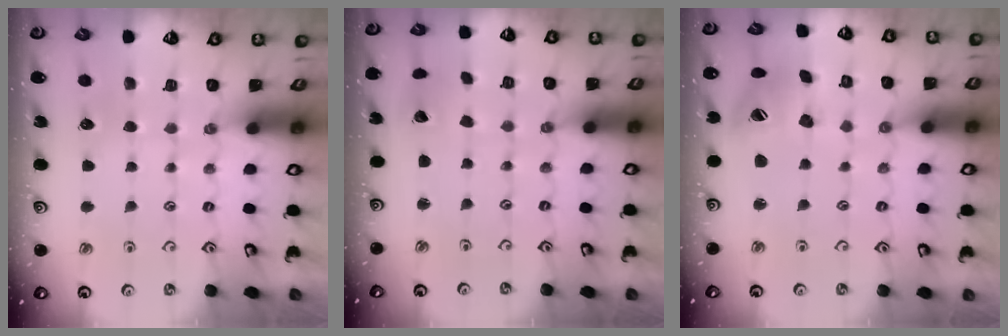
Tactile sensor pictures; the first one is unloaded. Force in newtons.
{"total": 2.2, "press": 2.2, "slide": 0.1}
{"total": 11.9, "press": 11.9, "slide": 0.7}